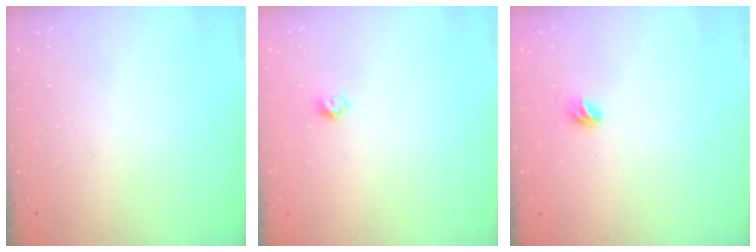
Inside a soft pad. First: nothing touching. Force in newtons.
{"total": 3.7, "press": 3.6, "slide": 0.2}
{"total": 4.0, "press": 3.9, "slide": 1.0}